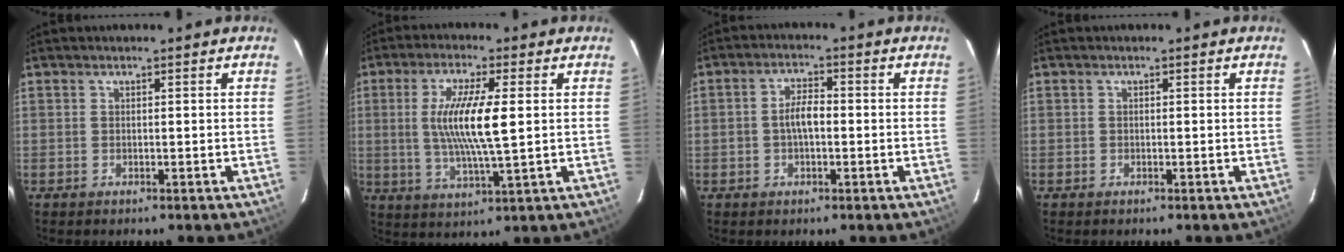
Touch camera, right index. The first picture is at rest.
{"total": 10.9, "force": [1.0, 1.5, 10.8], "torque": [-0.208, -0.005, 0.020]}
{"total": 4.3, "force": [-0.6, 2.1, 3.7], "torque": [-0.072, 0.010, -0.008]}
{"total": 0.0}